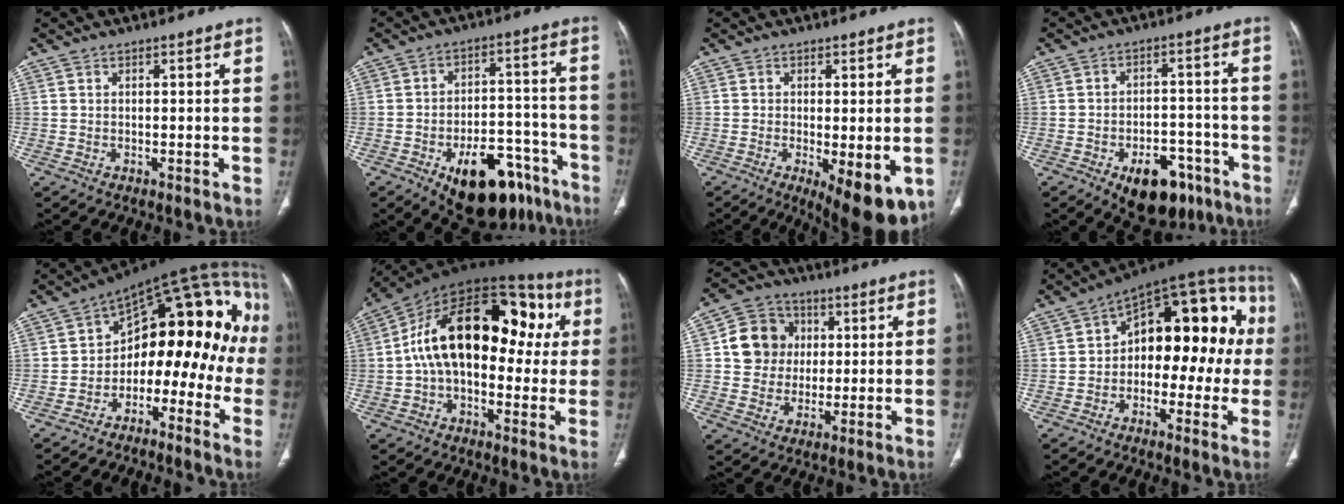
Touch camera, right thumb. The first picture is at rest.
{"total": 19.4, "force": [-11.4, 10.0, 12.2], "torque": [-0.119, 0.077, -0.157]}
{"total": 11.4, "force": [-4.0, 4.1, 9.9], "torque": [-0.135, -0.020, -0.049]}
{"total": 12.7, "force": [-7.0, 7.3, 7.7], "torque": [-0.071, 0.039, -0.092]}
{"total": 20.9, "force": [-4.4, 12.4, 16.2], "torque": [-0.181, 0.106, -0.073]}
{"total": 23.6, "force": [3.0, 13.8, 18.9], "torque": [-0.270, 0.060, 0.032]}
{"total": 10.0, "force": [1.6, 9.2, 3.6], "torque": [-0.027, 0.004, 0.024]}
{"total": 20.0, "force": [0.9, 11.5, 16.4], "torque": [-0.167, 0.050, -0.003]}